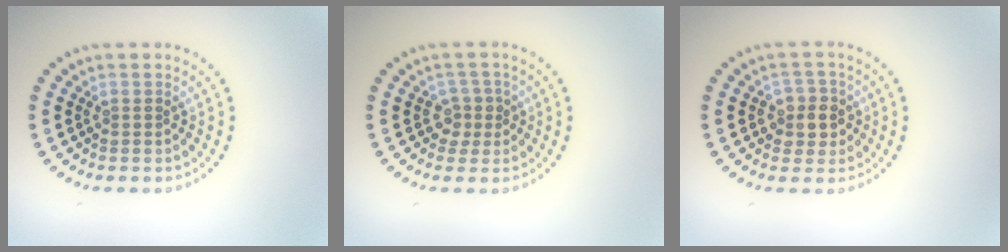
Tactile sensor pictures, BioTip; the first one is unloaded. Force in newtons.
{"total": 1.9, "press": 1.5, "slide": 1.1}
{"total": 2.8, "press": 2.6, "slide": 1.1}